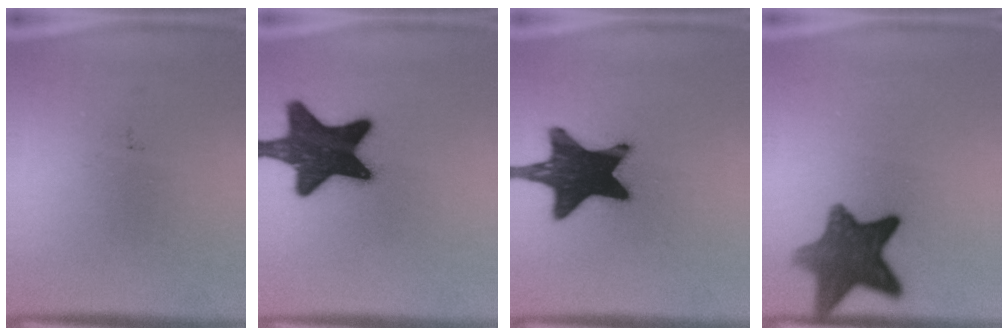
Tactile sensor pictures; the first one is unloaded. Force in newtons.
{"total": 17.9}
{"total": 19.6}
{"total": 11.1}